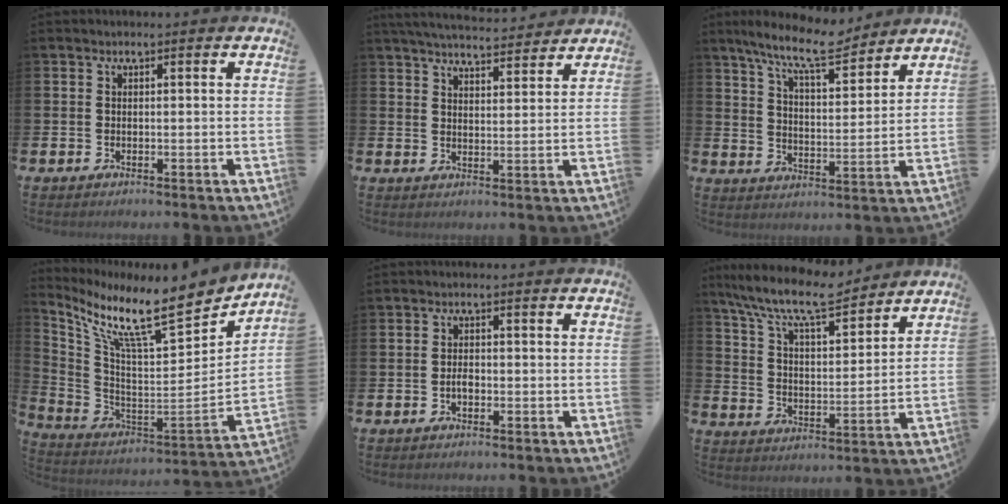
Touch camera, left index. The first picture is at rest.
{"total": 5.3, "force": [5.2, 0.6, 0.6], "torque": [-0.028, -0.033, 0.093]}
{"total": 10.0, "force": [8.9, 1.8, 4.4], "torque": [-0.111, -0.039, 0.159]}
{"total": 12.7, "force": [10.1, 2.2, 7.3], "torque": [-0.163, -0.082, 0.165]}
{"total": 1.6, "force": [-0.5, 0.9, 1.2], "torque": [-0.023, 0.002, -0.009]}
{"total": 10.7, "force": [9.5, 2.1, 4.3], "torque": [-0.118, -0.053, 0.169]}